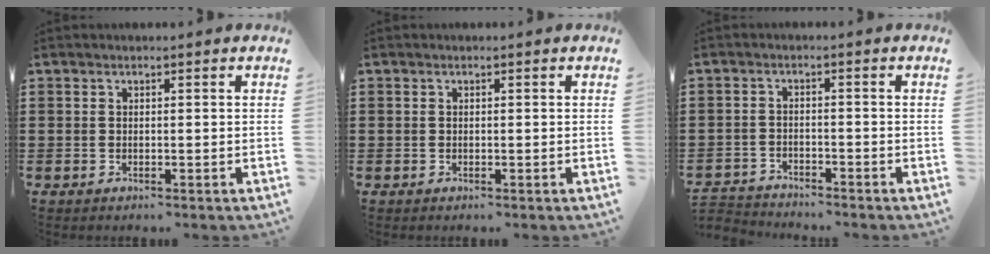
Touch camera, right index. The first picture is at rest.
{"total": 0.0}
{"total": 2.6, "force": [-2.5, 0.2, -0.3], "torque": [-0.004, 0.000, -0.057]}